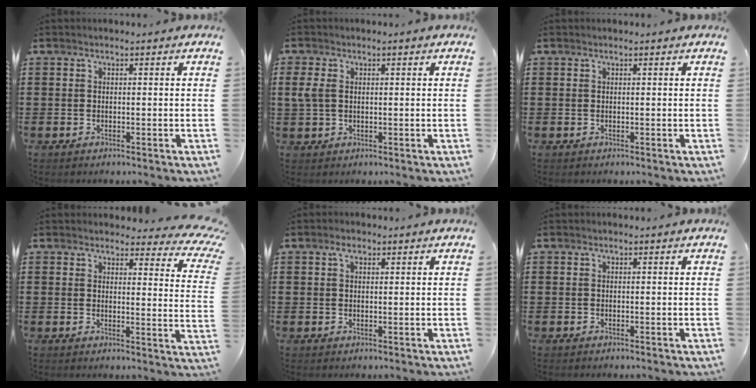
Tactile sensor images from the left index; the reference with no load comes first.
{"total": 2.8, "force": [0.4, 1.6, 2.3], "torque": [-0.072, -0.002, 0.000]}
{"total": 0.0}
{"total": 3.9, "force": [3.5, 0.8, 1.6], "torque": [-0.033, -0.019, 0.059]}
{"total": 1.6, "force": [0.9, 0.8, 1.1], "torque": [-0.024, 0.005, 0.015]}
{"total": 0.0}